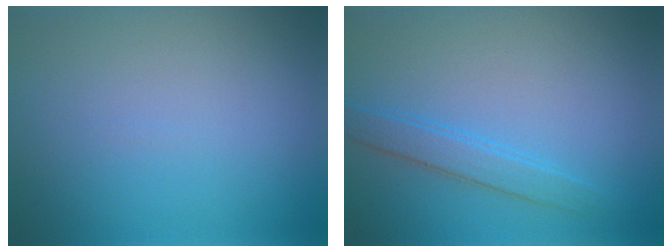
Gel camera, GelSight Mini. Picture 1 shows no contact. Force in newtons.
{"total": 2.3, "press": 2.3, "slide": 0.1}